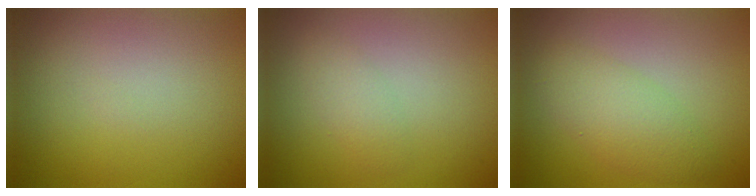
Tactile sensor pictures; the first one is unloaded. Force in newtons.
{"total": 1.6, "press": 1.6, "slide": 0.1}
{"total": 3.6, "press": 3.6, "slide": 0.2}